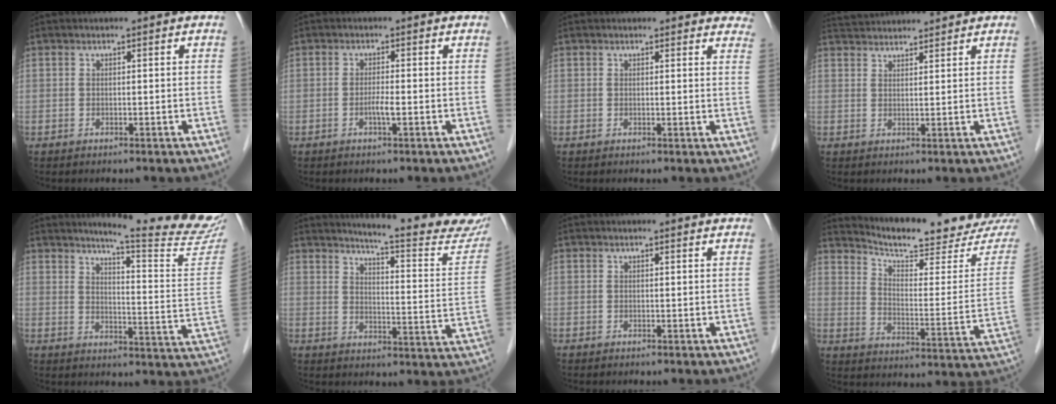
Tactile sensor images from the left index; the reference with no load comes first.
{"total": 1.8, "force": [-1.0, -0.1, 1.5], "torque": [-0.030, -0.006, -0.018]}
{"total": 6.5, "force": [6.1, 1.9, 1.1], "torque": [0.022, -0.015, 0.032]}
{"total": 6.5, "force": [6.3, 0.4, 1.3], "torque": [-0.030, 0.034, 0.101]}
{"total": 19.5, "force": [18.0, -0.9, 7.3], "torque": [-0.102, -0.124, 0.207]}
{"total": 19.4, "force": [17.9, 0.2, 7.5], "torque": [-0.102, -0.100, 0.207]}
{"total": 1.9, "force": [1.9, 0.0, 0.3], "torque": [-0.010, -0.008, 0.010]}
{"total": 19.4, "force": [18.6, 1.0, 5.2], "torque": [-0.086, -0.089, 0.239]}